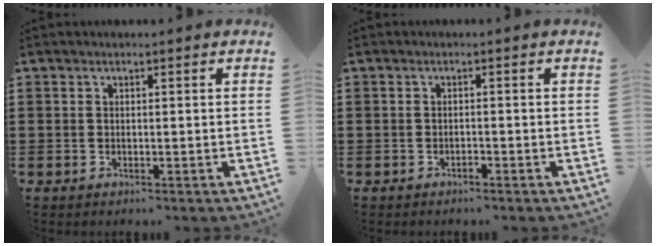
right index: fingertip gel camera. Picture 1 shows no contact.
{"total": 0.8, "force": [-0.7, 0.2, 0.2], "torque": [-0.007, 0.000, -0.014]}